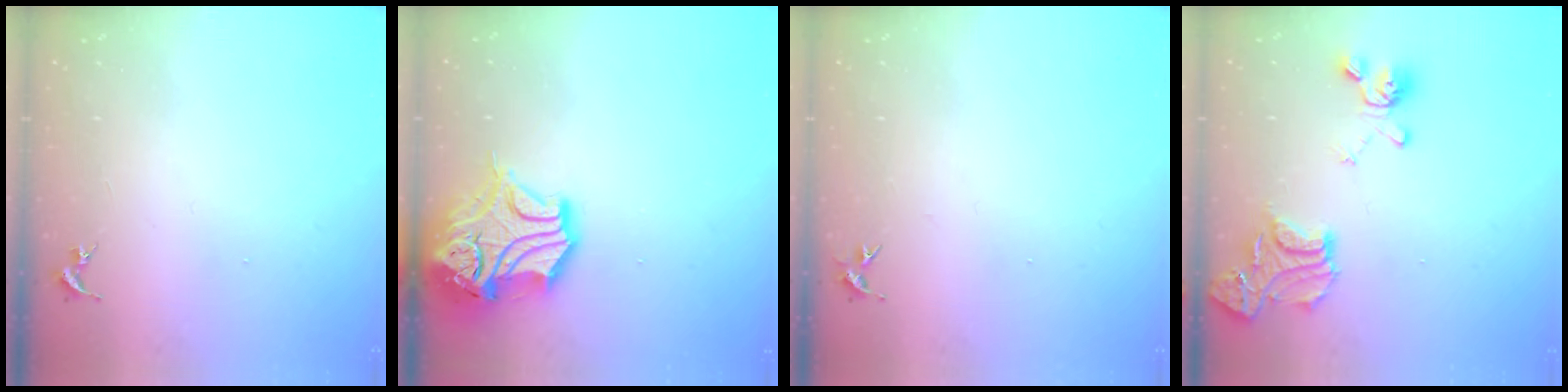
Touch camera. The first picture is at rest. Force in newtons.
{"total": 17.4, "press": 17.2, "slide": 2.6}
{"total": 3.6, "press": 3.5, "slide": 0.4}
{"total": 17.7, "press": 17.7, "slide": 1.6}